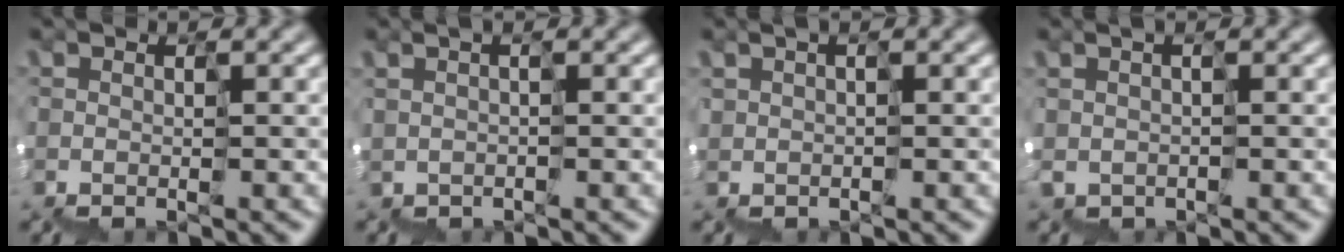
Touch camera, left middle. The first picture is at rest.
{"total": 1.3, "force": [0.1, -1.1, -0.7], "torque": [0.017, 0.003, 0.006]}
{"total": 0.9, "force": [0.9, 0.4, 0.1], "torque": [-0.002, 0.005, 0.018]}
{"total": 0.6, "force": [-0.1, -0.2, -0.6], "torque": [0.006, 0.003, 0.003]}